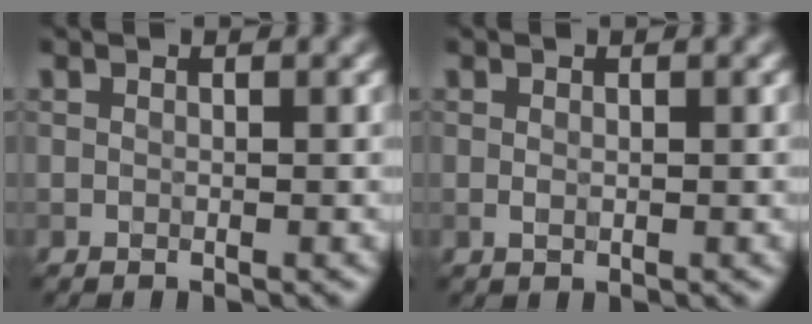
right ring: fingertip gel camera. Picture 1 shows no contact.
{"total": 0.6, "force": [0.0, 0.4, 0.5], "torque": [-0.010, -0.002, 0.001]}